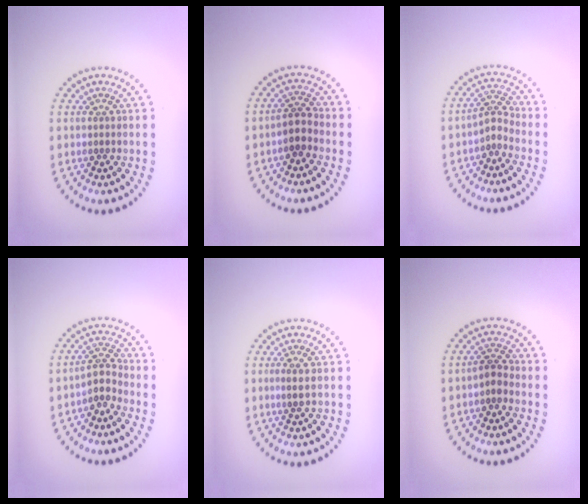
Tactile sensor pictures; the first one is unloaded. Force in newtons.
{"total": 2.1, "press": 1.8, "slide": 1.1}
{"total": 2.0, "press": 1.3, "slide": 1.5}
{"total": 2.2, "press": 1.7, "slide": 1.4}
{"total": 1.1, "press": 0.9, "slide": 0.7}
{"total": 1.6, "press": 1.3, "slide": 1.0}